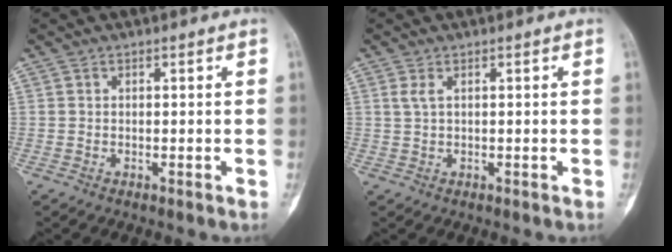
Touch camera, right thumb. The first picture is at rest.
{"total": 1.4, "force": [0.5, 0.6, 1.2], "torque": [-0.027, 0.006, 0.015]}